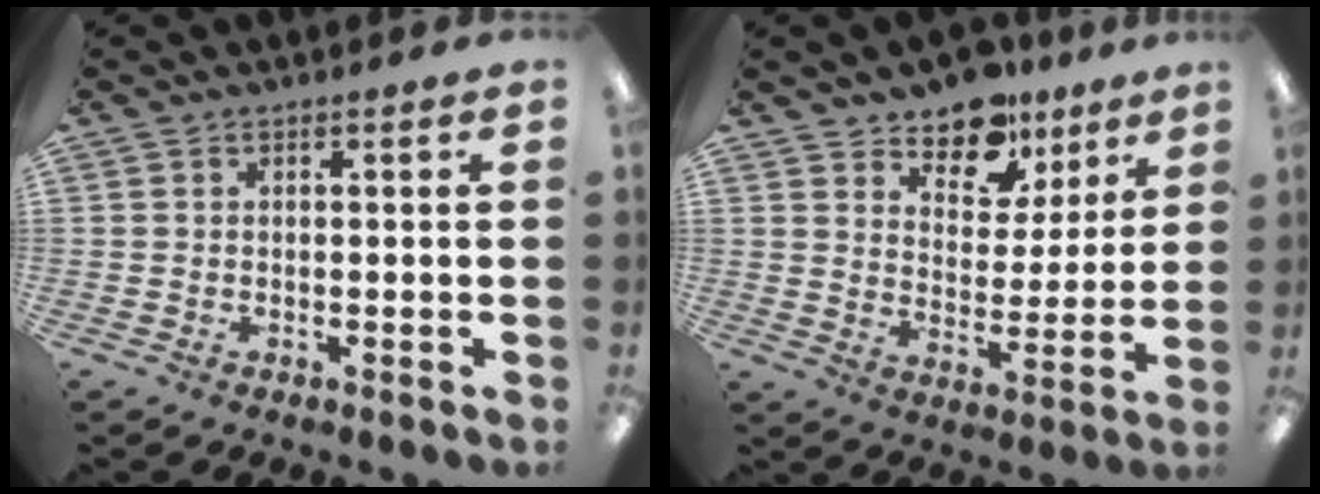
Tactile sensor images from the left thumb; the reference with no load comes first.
{"total": 12.3, "force": [9.8, 6.5, 3.5], "torque": [-0.055, -0.066, 0.182]}